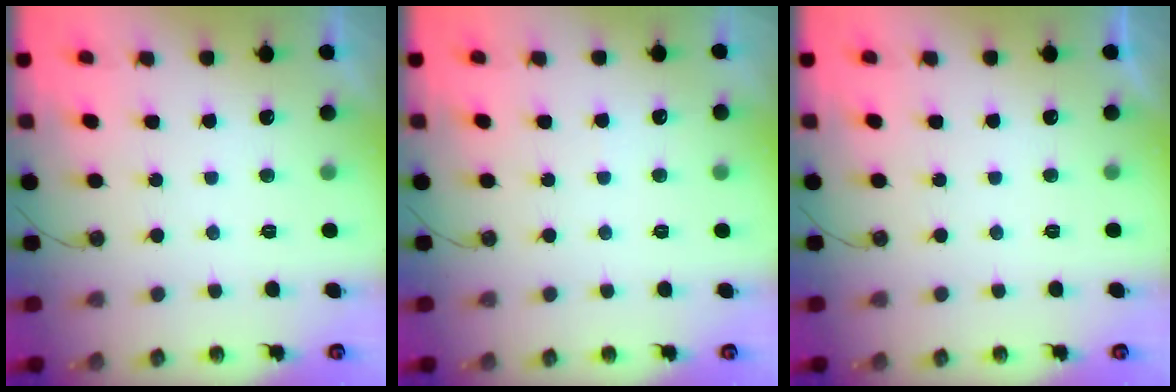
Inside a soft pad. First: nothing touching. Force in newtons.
{"total": 2.5, "press": 2.4, "slide": 0.4}
{"total": 0.0}